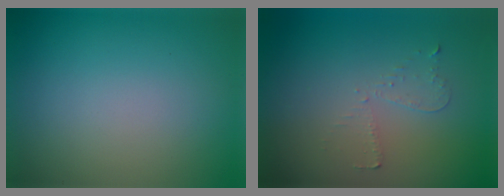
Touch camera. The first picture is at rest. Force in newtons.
{"total": 0.9, "press": 0.8, "slide": 0.4}